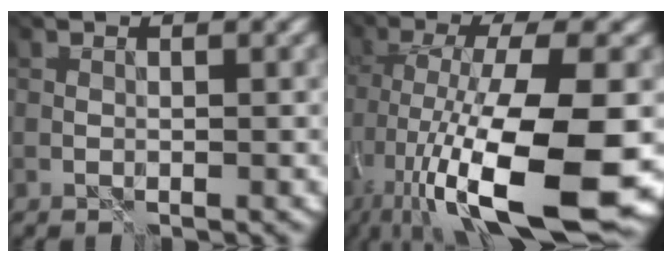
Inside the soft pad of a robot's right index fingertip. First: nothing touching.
{"total": 14.6, "force": [-5.7, 4.2, 12.8], "torque": [-0.226, -0.025, -0.084]}